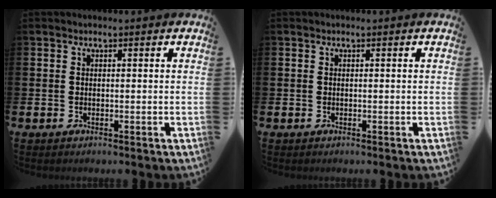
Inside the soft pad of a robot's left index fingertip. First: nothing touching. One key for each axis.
{"total": 0.0}